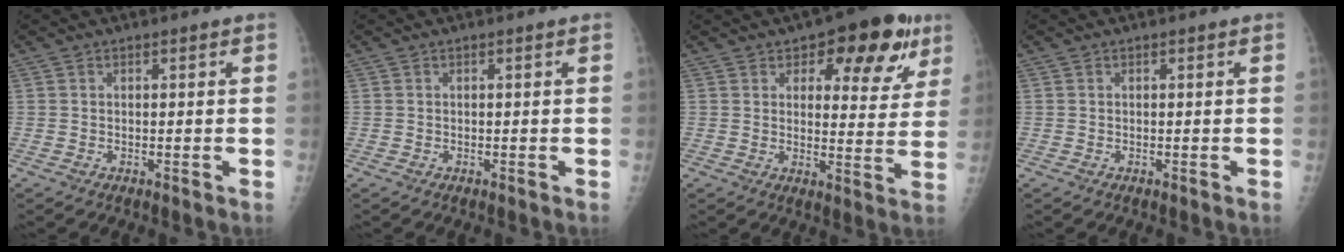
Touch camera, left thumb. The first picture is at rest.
{"total": 0.0}
{"total": 14.3, "force": [7.5, 7.0, 9.9], "torque": [-0.070, -0.021, 0.097]}
{"total": 0.0}